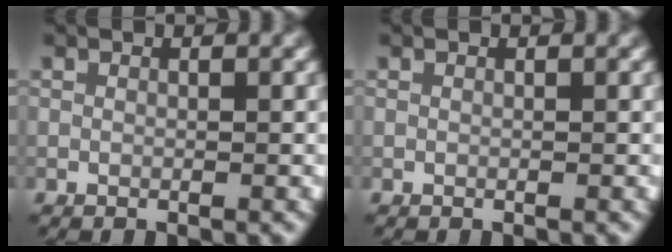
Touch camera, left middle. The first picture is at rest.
{"total": 0.0}